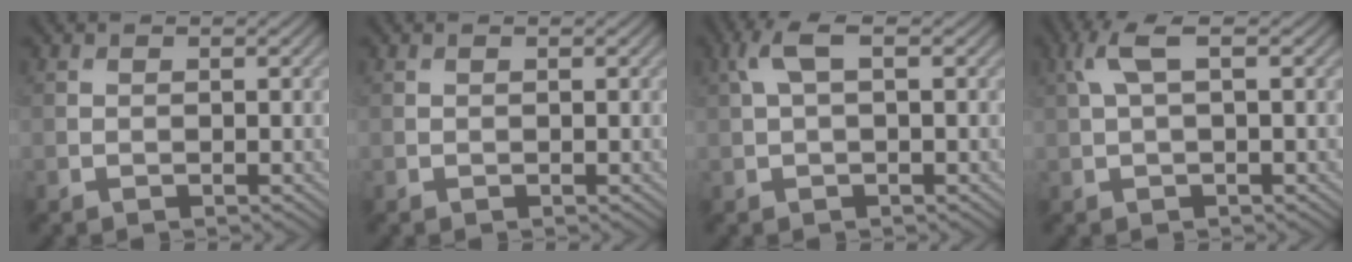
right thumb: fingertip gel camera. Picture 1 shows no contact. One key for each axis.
{"total": 0.0}
{"total": 3.4, "fx": 1.0, "fy": 1.1, "fz": 3.0, "tx": -0.075, "ty": 0.011, "tz": 0.018}
{"total": 3.8, "fx": 1.1, "fy": 1.1, "fz": 3.5, "tx": -0.083, "ty": 0.013, "tz": 0.021}